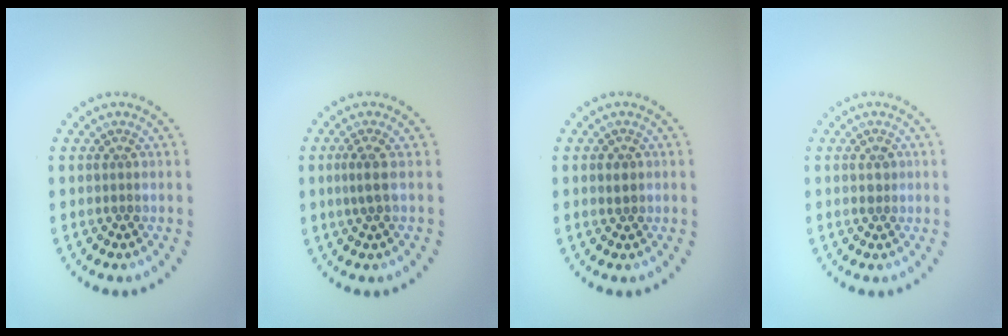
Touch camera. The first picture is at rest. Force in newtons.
{"total": 1.7, "press": 1.2, "slide": 1.2}
{"total": 1.1, "press": 1.1, "slide": 0.3}
{"total": 0.9, "press": 0.9, "slide": 0.3}